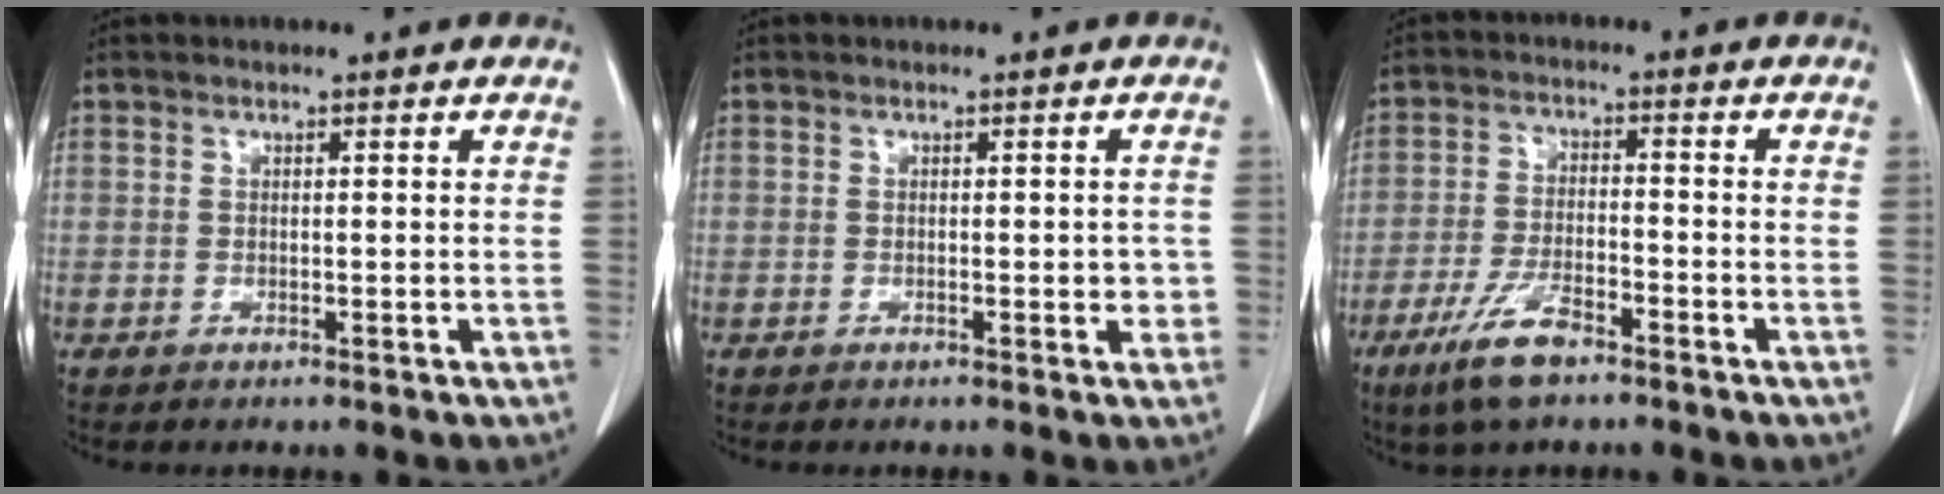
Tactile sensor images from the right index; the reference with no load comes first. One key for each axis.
{"total": 2.4, "fx": -0.5, "fy": 1.1, "fz": 2.1, "tx": -0.019, "ty": 0.001, "tz": -0.005}
{"total": 8.0, "fx": -5.3, "fy": 2.1, "fz": 5.6, "tx": -0.117, "ty": -0.010, "tz": -0.098}